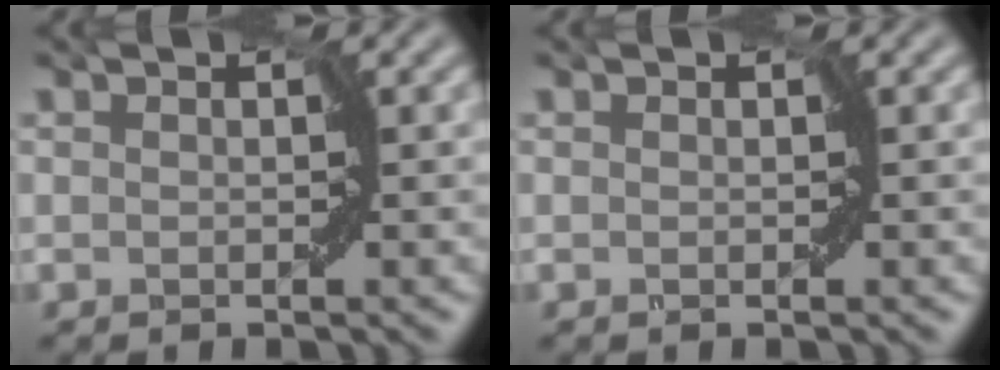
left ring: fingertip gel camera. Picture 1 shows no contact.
{"total": 0.0}